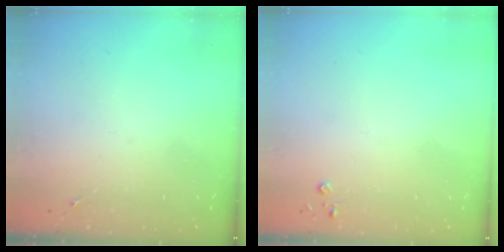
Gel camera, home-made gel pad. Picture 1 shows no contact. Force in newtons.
{"total": 2.2, "press": 2.2, "slide": 0.3}